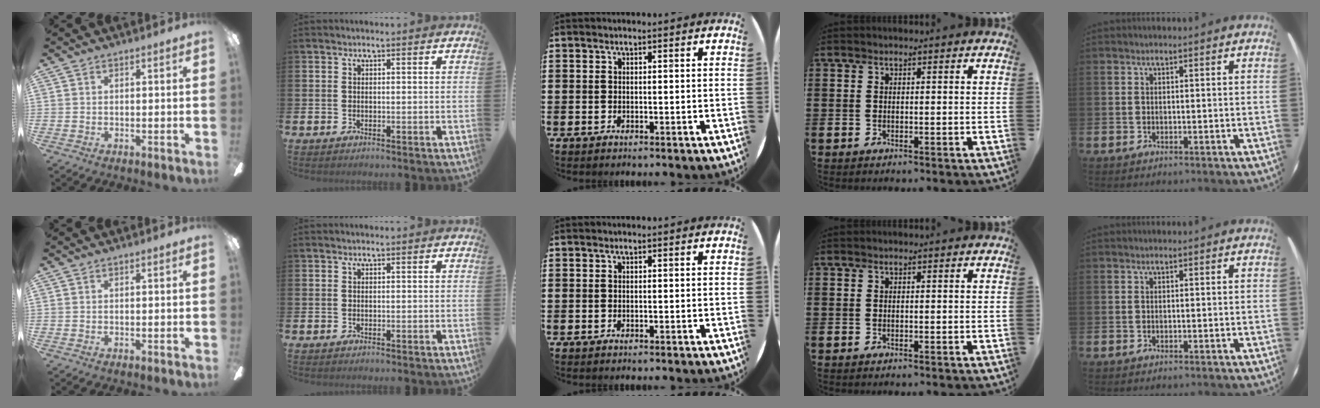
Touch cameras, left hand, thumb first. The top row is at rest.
{}